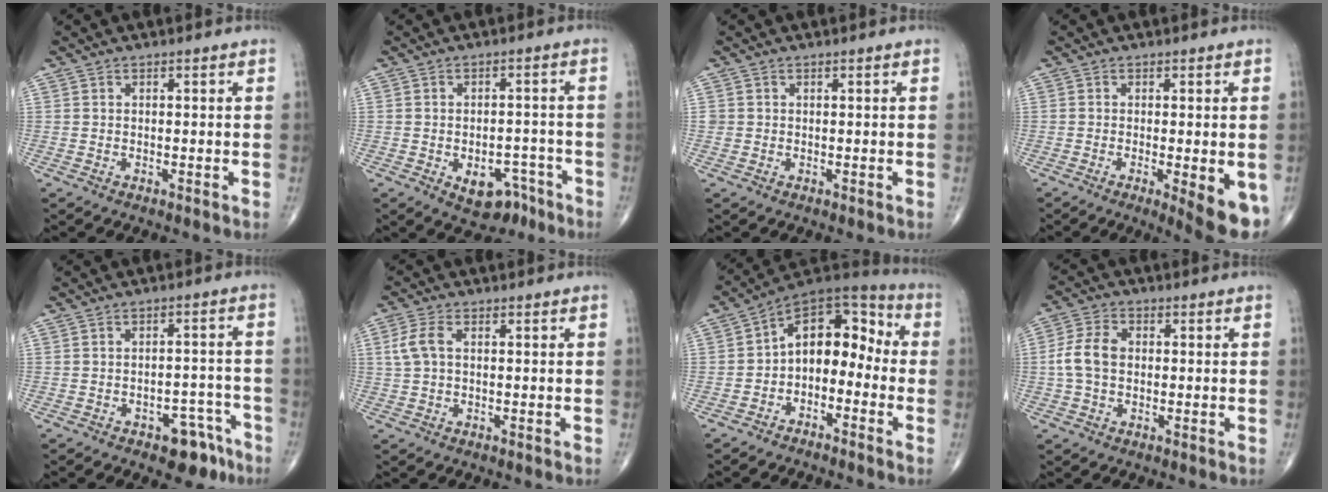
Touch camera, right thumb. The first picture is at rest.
{"total": 7.4, "force": [-3.9, 4.7, 4.1], "torque": [-0.031, 0.033, -0.048]}
{"total": 0.9, "force": [0.0, 0.9, 0.1], "torque": [0.004, 0.003, 0.000]}
{"total": 8.8, "force": [-3.0, 2.2, 8.0], "torque": [-0.100, -0.019, -0.041]}
{"total": 7.4, "force": [-4.7, 3.8, 4.2], "torque": [-0.025, 0.042, -0.059]}
{"total": 4.3, "force": [0.6, 2.5, 3.5], "torque": [-0.086, 0.010, 0.010]}
{"total": 12.4, "force": [-2.4, 8.2, 8.9], "torque": [-0.094, 0.067, -0.056]}
{"total": 6.7, "force": [-0.1, 4.7, 4.8], "torque": [-0.102, 0.019, -0.008]}